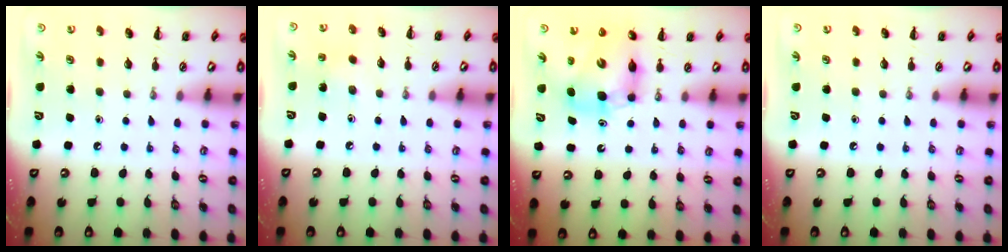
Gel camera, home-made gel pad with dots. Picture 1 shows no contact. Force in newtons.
{"total": 5.4, "press": 5.2, "slide": 1.4}
{"total": 8.4, "press": 8.1, "slide": 2.2}
{"total": 0.0}